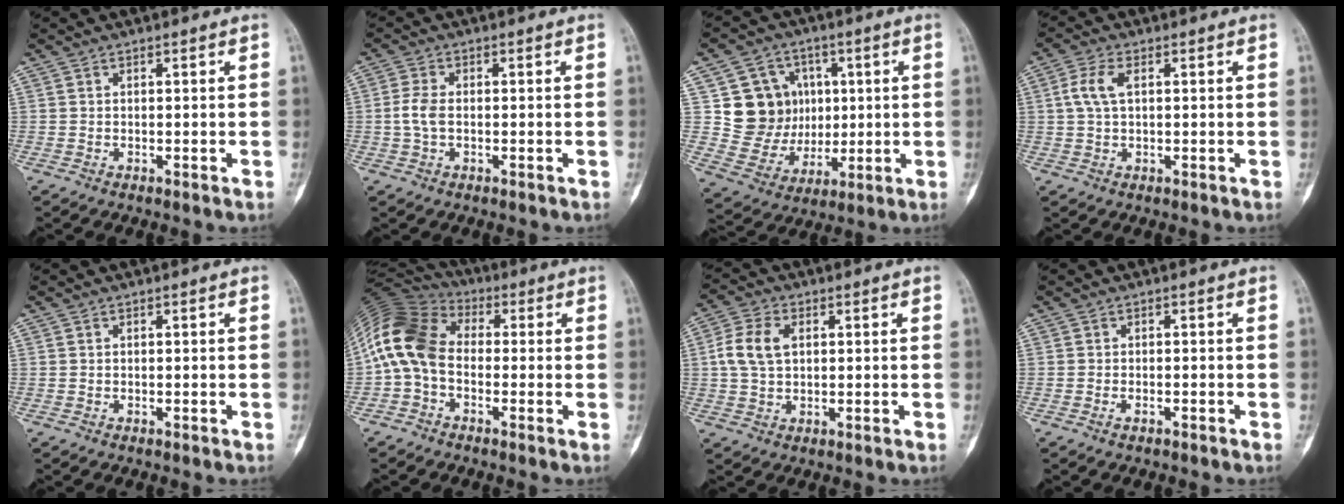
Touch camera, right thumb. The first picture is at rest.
{"total": 3.7, "force": [-0.3, 2.1, 3.1], "torque": [-0.073, 0.008, -0.010]}
{"total": 13.8, "force": [2.9, 12.6, 4.9], "torque": [-0.028, 0.001, 0.068]}
{"total": 4.8, "force": [1.0, 2.5, 3.9], "torque": [-0.098, 0.011, 0.019]}
{"total": 0.0}
{"total": 13.2, "force": [-1.0, 9.3, 9.3], "torque": [-0.186, 0.035, -0.037]}
{"total": 7.2, "force": [1.3, 4.7, 5.3], "torque": [-0.112, 0.011, 0.024]}
{"total": 1.0, "force": [-0.6, 0.4, 0.7], "torque": [-0.018, 0.005, -0.011]}